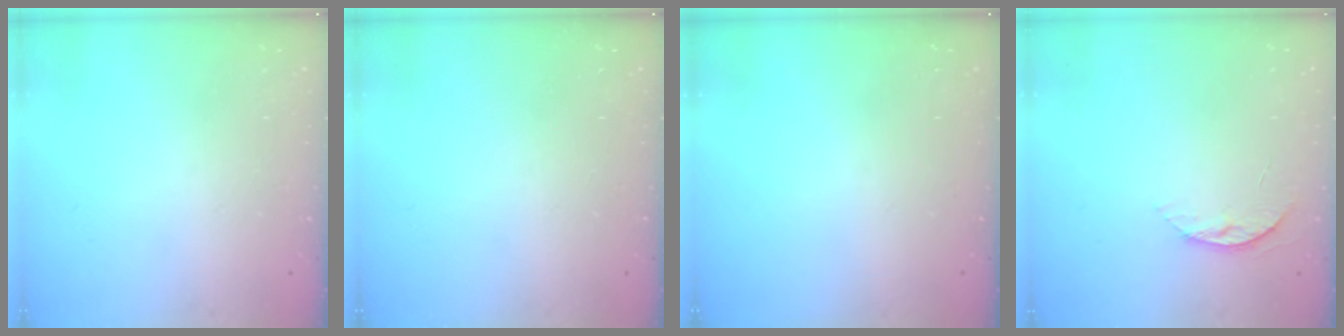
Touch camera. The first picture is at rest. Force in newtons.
{"total": 0.0}
{"total": 0.0}
{"total": 5.8, "press": 5.8, "slide": 0.6}